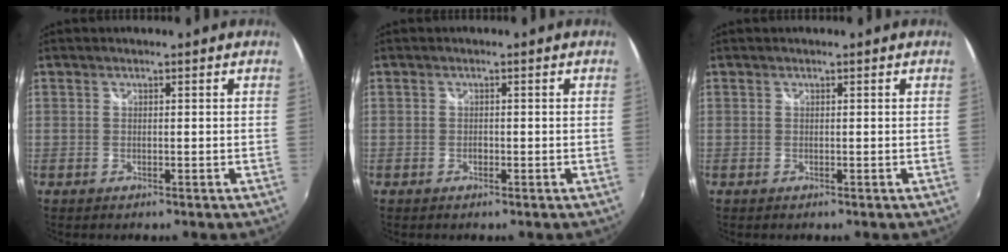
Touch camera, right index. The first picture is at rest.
{"total": 0.7, "force": [-0.4, 0.5, 0.3], "torque": [-0.005, -0.001, -0.007]}
{"total": 0.0}